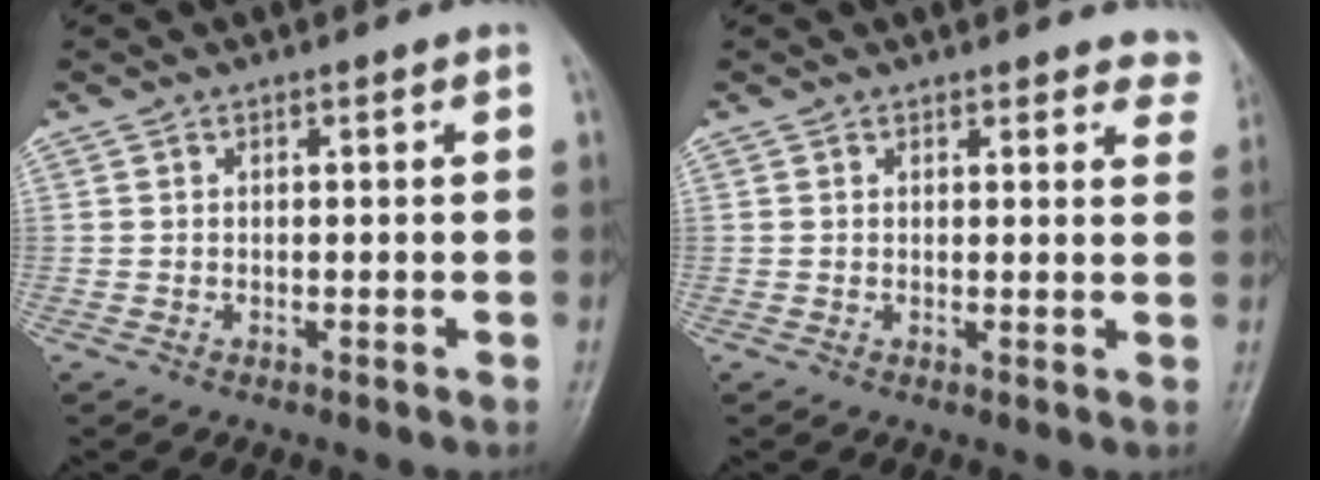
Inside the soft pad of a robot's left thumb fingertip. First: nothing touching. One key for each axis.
{"total": 5.8, "fx": 5.3, "fy": 2.1, "fz": 0.9, "tx": 0.035, "ty": -0.021, "tz": 0.036}